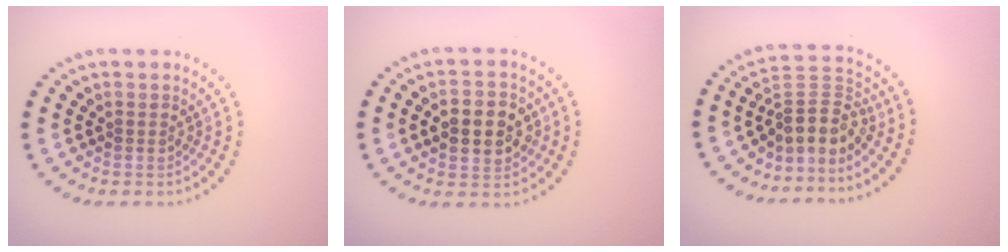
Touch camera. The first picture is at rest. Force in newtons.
{"total": 5.1, "press": 5.1, "slide": 0.3}
{"total": 3.7, "press": 2.6, "slide": 2.5}